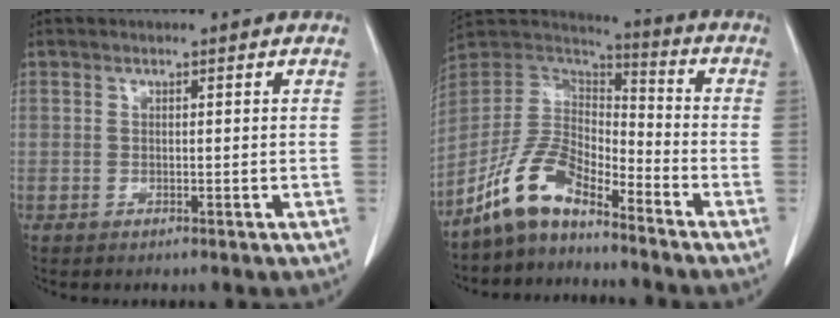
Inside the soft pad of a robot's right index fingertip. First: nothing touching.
{"total": 10.6, "force": [-8.2, 4.0, 5.3], "torque": [-0.117, 0.029, -0.163]}